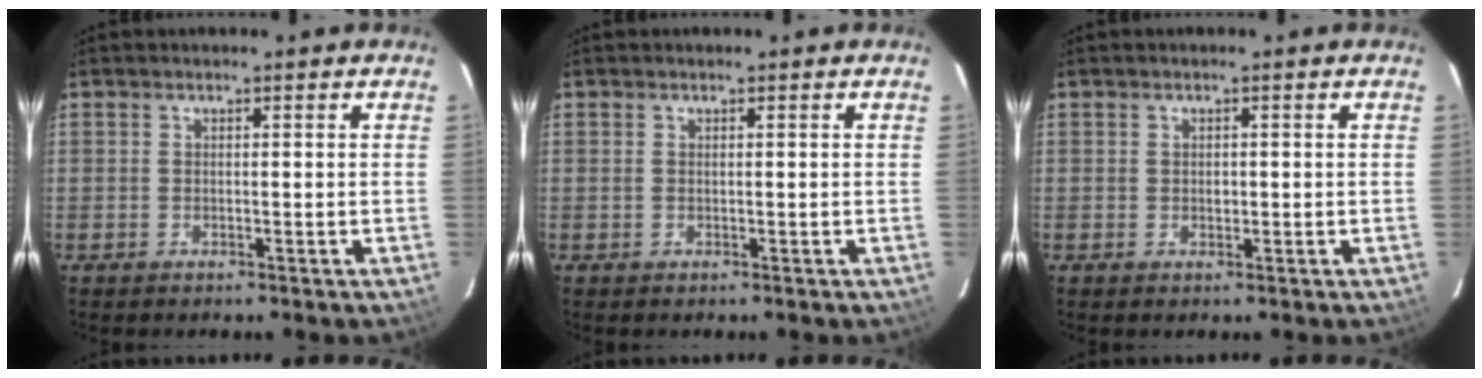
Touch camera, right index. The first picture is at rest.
{"total": 0.0}
{"total": 1.0, "force": [0.1, 0.8, 0.5], "torque": [-0.008, 0.002, 0.004]}